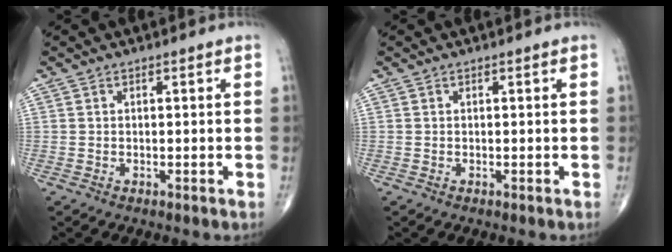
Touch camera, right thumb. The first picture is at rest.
{"total": 0.0}